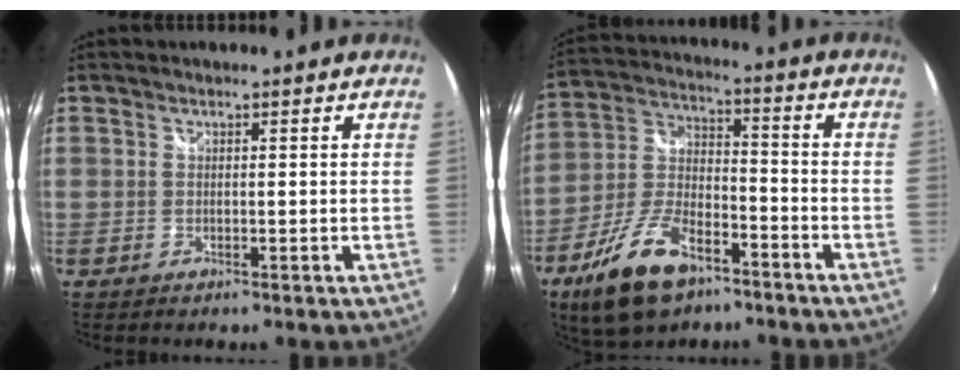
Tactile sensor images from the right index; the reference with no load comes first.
{"total": 16.1, "force": [-10.0, 7.5, 10.3], "torque": [-0.220, -0.010, -0.178]}